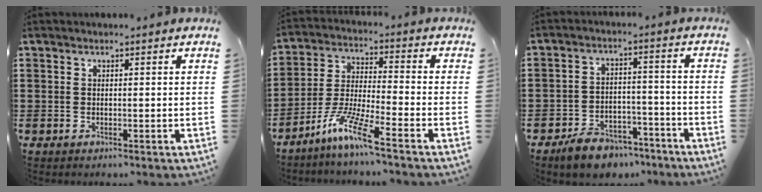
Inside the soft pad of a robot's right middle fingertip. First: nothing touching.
{"total": 8.2, "force": [-6.1, 0.5, 5.4], "torque": [-0.119, -0.010, -0.120]}
{"total": 6.4, "force": [-5.8, 2.3, 1.5], "torque": [-0.032, 0.022, -0.115]}